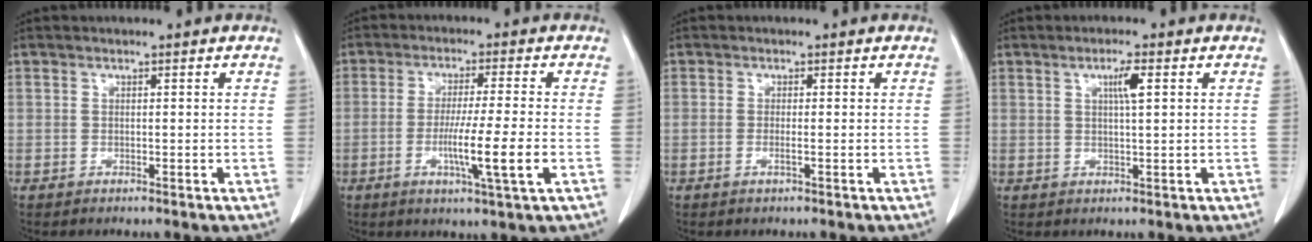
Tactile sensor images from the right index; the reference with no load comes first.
{"total": 8.6, "force": [-2.2, -0.8, 8.2], "torque": [-0.142, -0.019, -0.040]}
{"total": 1.0, "force": [-0.3, -0.1, 0.9], "torque": [-0.017, -0.001, -0.005]}
{"total": 3.0, "force": [1.1, 0.0, 2.8], "torque": [-0.050, 0.000, 0.018]}